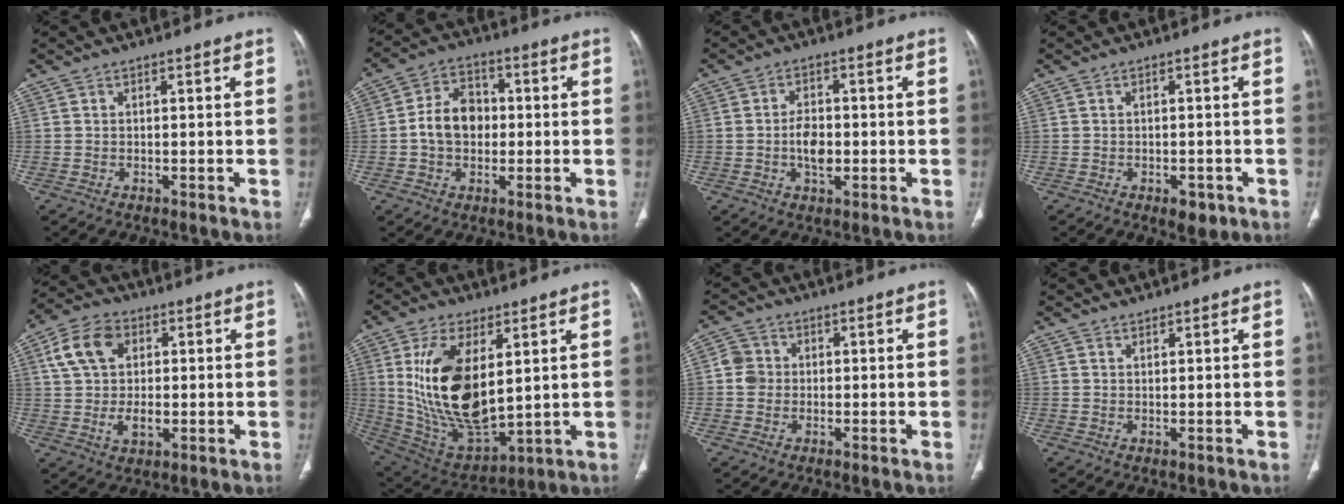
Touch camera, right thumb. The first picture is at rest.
{"total": 9.1, "force": [-0.4, 6.9, 5.9], "torque": [-0.082, 0.021, -0.014]}
{"total": 5.3, "force": [-0.8, 3.1, 4.2], "torque": [-0.066, 0.005, -0.014]}
{"total": 3.5, "force": [-1.6, 1.9, 2.5], "torque": [-0.021, 0.005, -0.014]}
{"total": 12.1, "force": [2.5, 8.3, 8.4], "torque": [-0.139, 0.002, 0.044]}
{"total": 20.7, "force": [4.5, 10.3, 17.3], "torque": [-0.321, -0.028, 0.103]}
{"total": 4.0, "force": [0.1, 3.7, 1.5], "torque": [-0.013, 0.006, -0.003]}
{"total": 1.0, "force": [1.0, 0.2, 0.1], "torque": [0.000, -0.009, 0.019]}